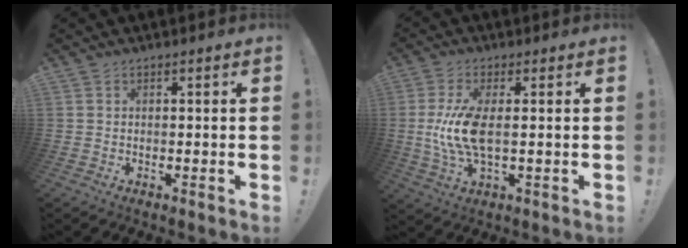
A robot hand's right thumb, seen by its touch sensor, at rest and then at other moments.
{"total": 10.8, "force": [0.1, 4.1, 10.0], "torque": [-0.194, -0.011, 0.001]}